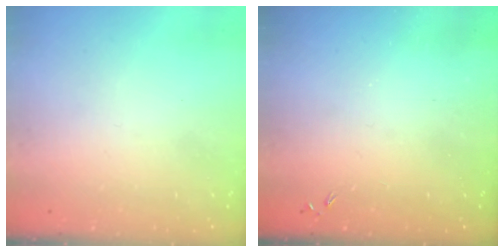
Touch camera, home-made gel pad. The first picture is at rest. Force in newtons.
{"total": 0.0}